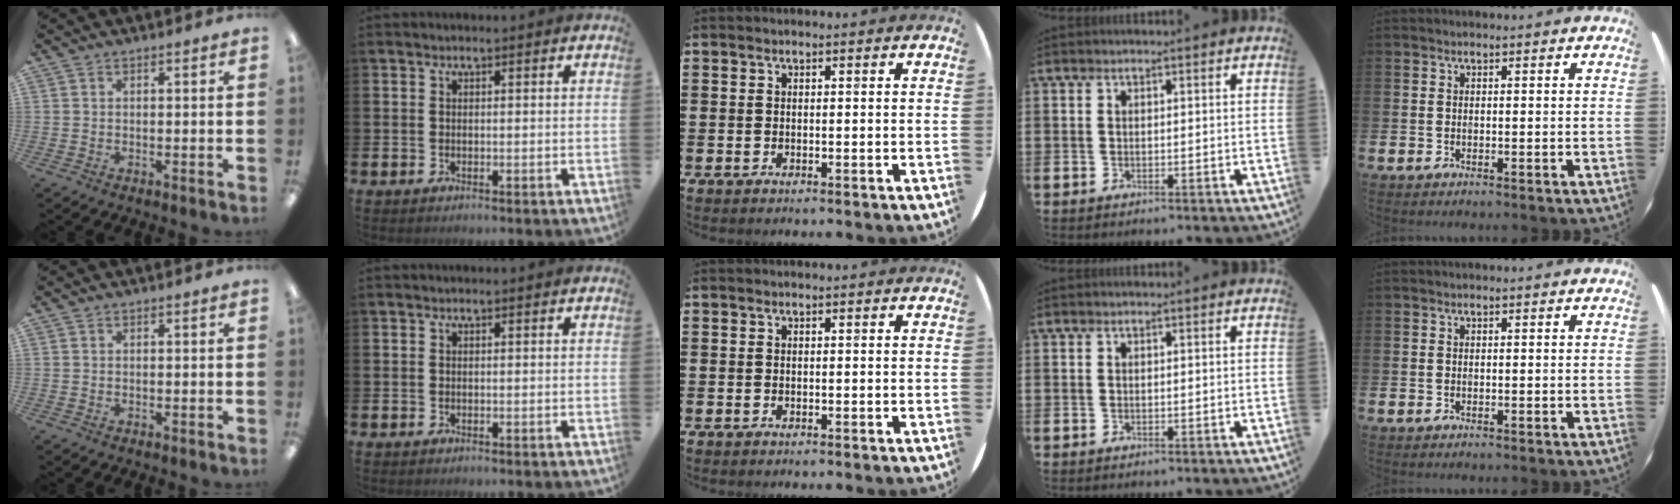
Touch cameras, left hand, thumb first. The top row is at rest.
{}